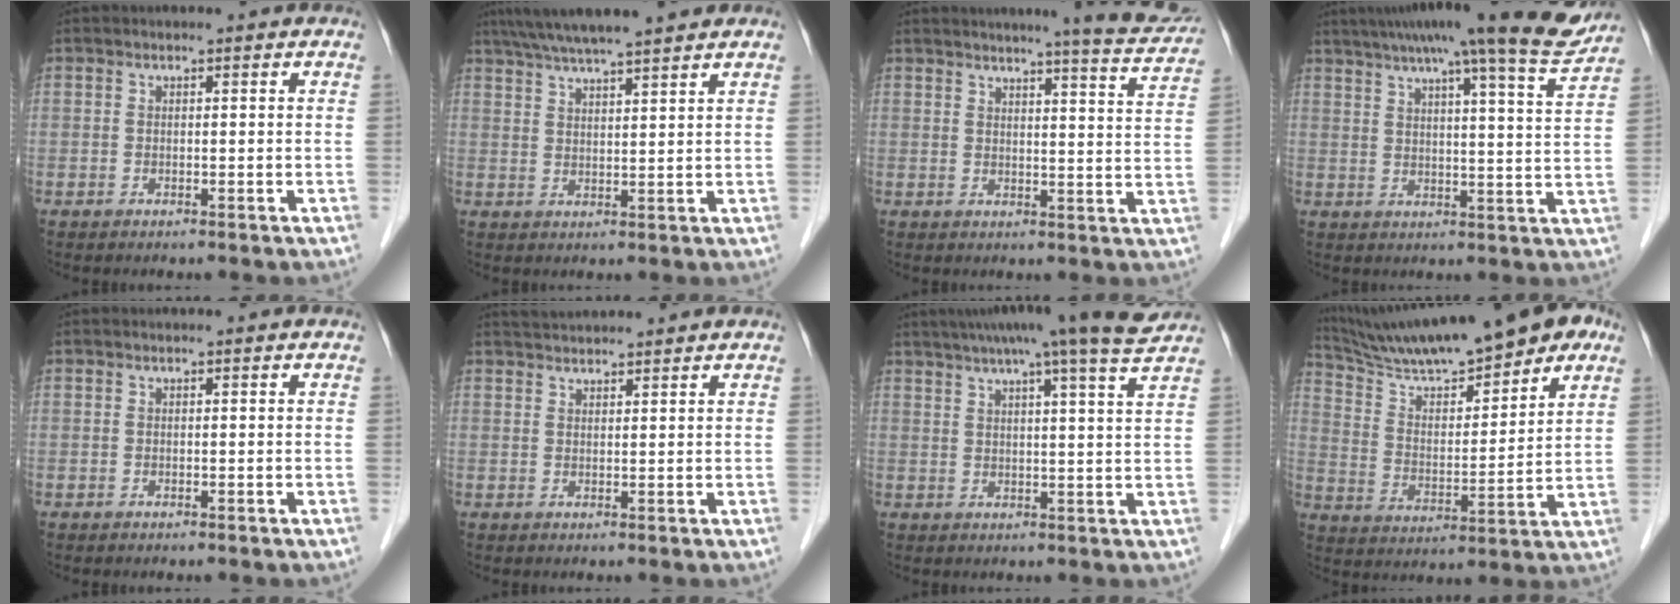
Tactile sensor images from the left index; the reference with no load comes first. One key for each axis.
{"total": 11.5, "fx": 9.8, "fy": 0.4, "fz": 6.0, "tx": -0.103, "ty": 0.033, "tz": 0.144}
{"total": 10.8, "fx": 9.9, "fy": -0.2, "fz": 4.2, "tx": -0.050, "ty": -0.025, "tz": 0.102}
{"total": 19.6, "fx": 16.5, "fy": -0.1, "fz": 10.6, "tx": -0.164, "ty": -0.012, "tz": 0.211}
{"total": 0.0}
{"total": 4.2, "fx": 4.1, "fy": 0.1, "fz": 0.9, "tx": -0.017, "ty": 0.035, "tz": 0.069}
{"total": 14.2, "fx": 12.0, "fy": -1.3, "fz": 7.5, "tx": -0.125, "ty": 0.006, "tz": 0.152}
{"total": 20.0, "fx": 16.5, "fy": 3.0, "fz": 10.9, "tx": -0.184, "ty": 0.019, "tz": 0.261}